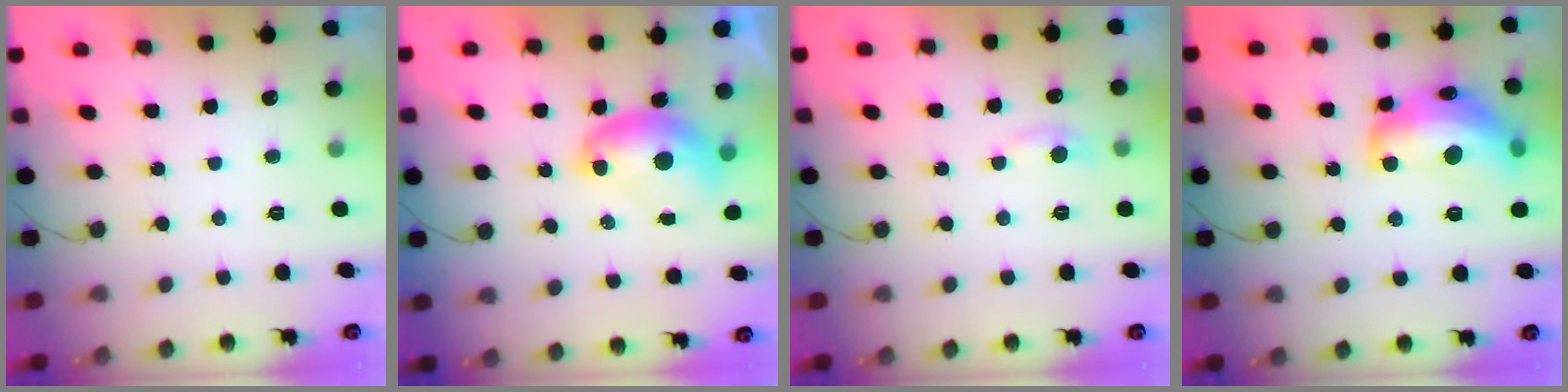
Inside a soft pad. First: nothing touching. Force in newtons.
{"total": 8.0, "press": 7.9, "slide": 1.1}
{"total": 5.6, "press": 5.5, "slide": 0.6}
{"total": 17.6, "press": 17.6, "slide": 0.9}